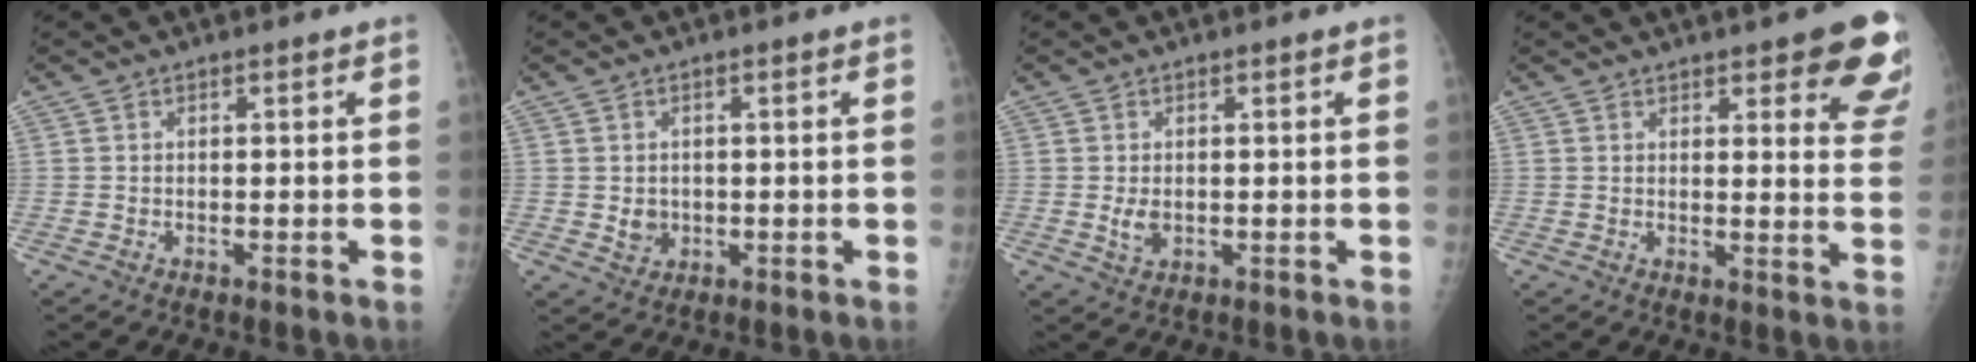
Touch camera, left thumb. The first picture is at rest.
{"total": 2.8, "force": [-0.1, 2.5, 1.3], "torque": [-0.009, 0.000, 0.007]}
{"total": 2.5, "force": [0.0, 1.7, 1.8], "torque": [-0.029, -0.006, 0.005]}
{"total": 12.6, "force": [8.0, 3.9, 8.9], "torque": [-0.062, -0.040, 0.083]}